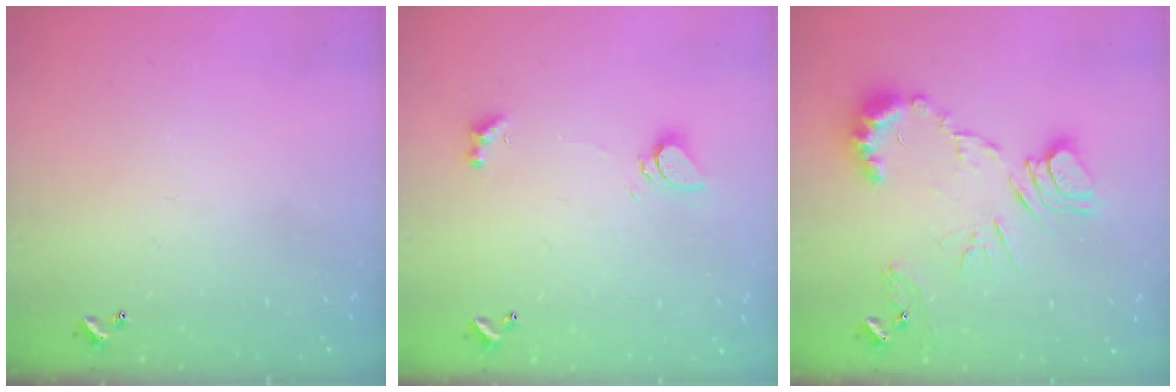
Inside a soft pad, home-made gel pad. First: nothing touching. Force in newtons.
{"total": 1.0, "press": 0.9, "slide": 0.4}
{"total": 11.5, "press": 11.5, "slide": 0.6}